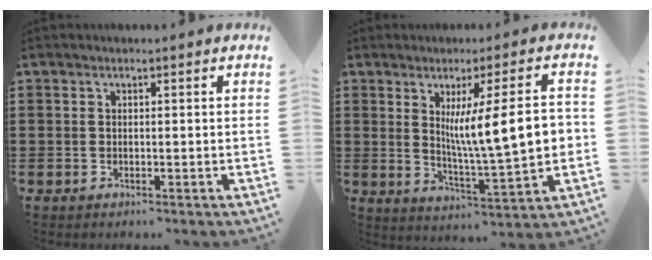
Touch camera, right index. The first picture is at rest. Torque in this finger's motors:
{"motor_torque": [2.14, 0.00, 0.71, 0.21]}